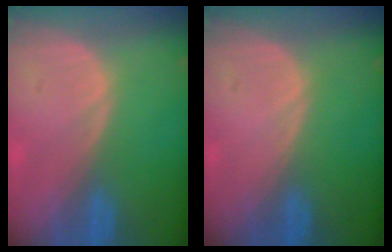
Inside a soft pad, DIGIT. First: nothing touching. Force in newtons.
{"total": 0.0}